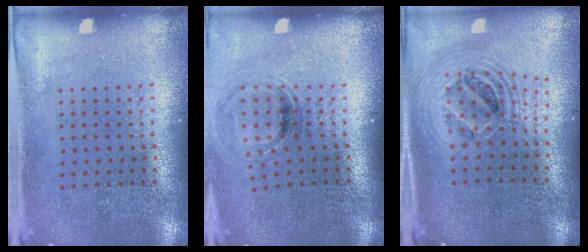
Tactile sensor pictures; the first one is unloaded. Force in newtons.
{"total": 0.9, "press": 0.8, "slide": 0.3}
{"total": 2.2, "press": 1.7, "slide": 1.4}